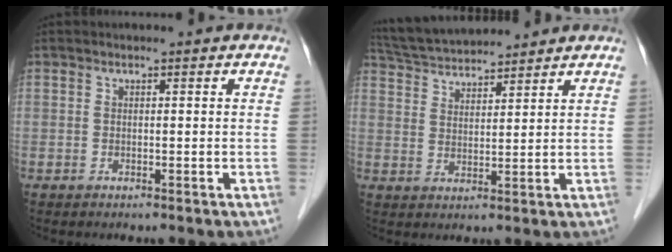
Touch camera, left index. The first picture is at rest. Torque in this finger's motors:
{"motor_torque": [-0.24, -0.41, 0.22, 0.04]}